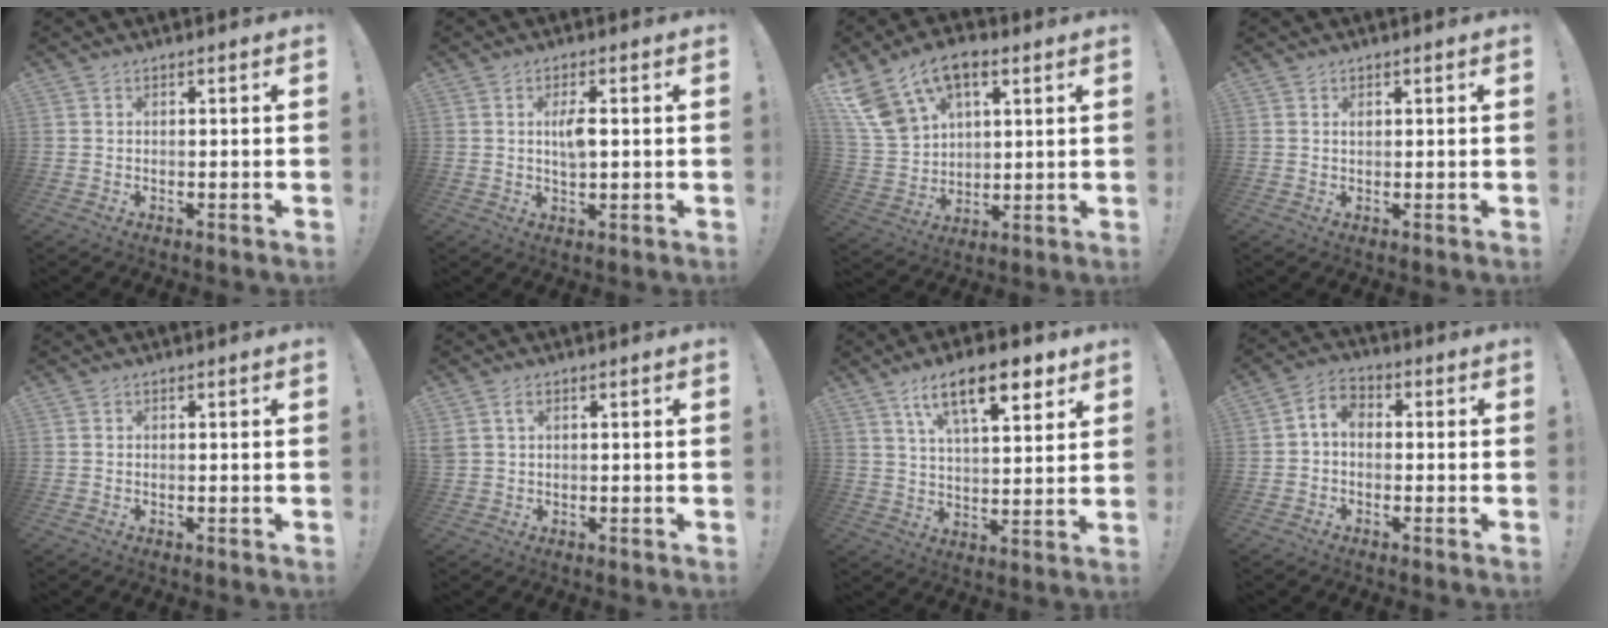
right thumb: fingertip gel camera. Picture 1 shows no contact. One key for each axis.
{"total": 4.7, "fx": 0.7, "fy": 1.7, "fz": 4.4, "tx": -0.072, "ty": -0.001, "tz": 0.008}
{"total": 16.4, "fx": 8.9, "fy": 10.2, "fz": 9.2, "tx": -0.172, "ty": -0.039, "tz": 0.170}
{"total": 0.7, "fx": 0.4, "fy": 0.4, "fz": 0.4, "tx": -0.002, "ty": -0.002, "tz": 0.007}
{"total": 0.0}
{"total": 2.4, "fx": 0.9, "fy": 1.4, "fz": 1.7, "tx": -0.033, "ty": 0.004, "tz": 0.017}
{"total": 15.5, "fx": 8.4, "fy": 5.6, "fz": 11.7, "tx": -0.182, "ty": -0.032, "tz": 0.137}
{"total": 4.9, "fx": -0.7, "fy": 3.1, "fz": 3.6, "tx": -0.074, "ty": 0.012, "tz": -0.012}